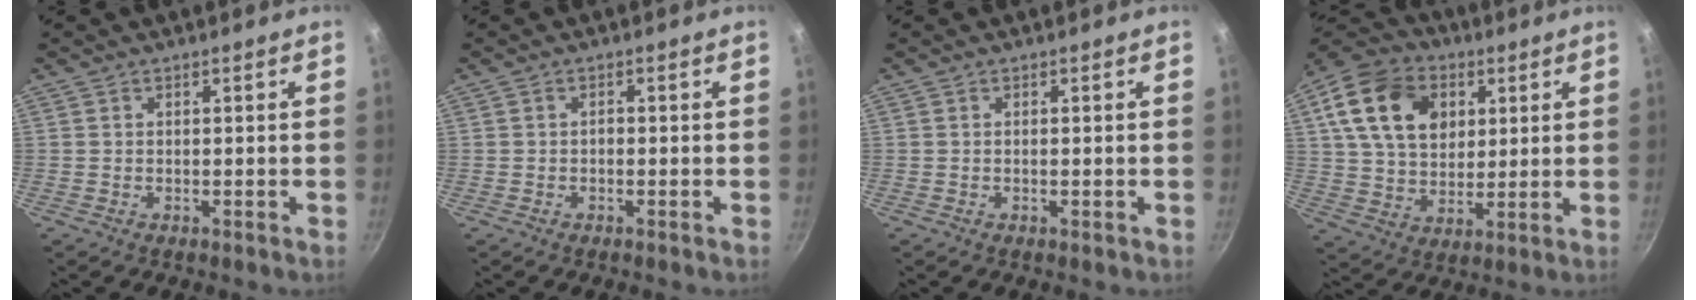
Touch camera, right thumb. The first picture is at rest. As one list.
[{"total": 0.8, "force": [-0.3, 0.5, 0.5], "torque": [-0.008, 0.005, -0.006]}, {"total": 0.5, "force": [-0.1, 0.0, 0.5], "torque": [-0.007, 0.001, -0.003]}, {"total": 18.2, "force": [5.9, 13.4, 10.9], "torque": [-0.169, -0.001, 0.097]}]